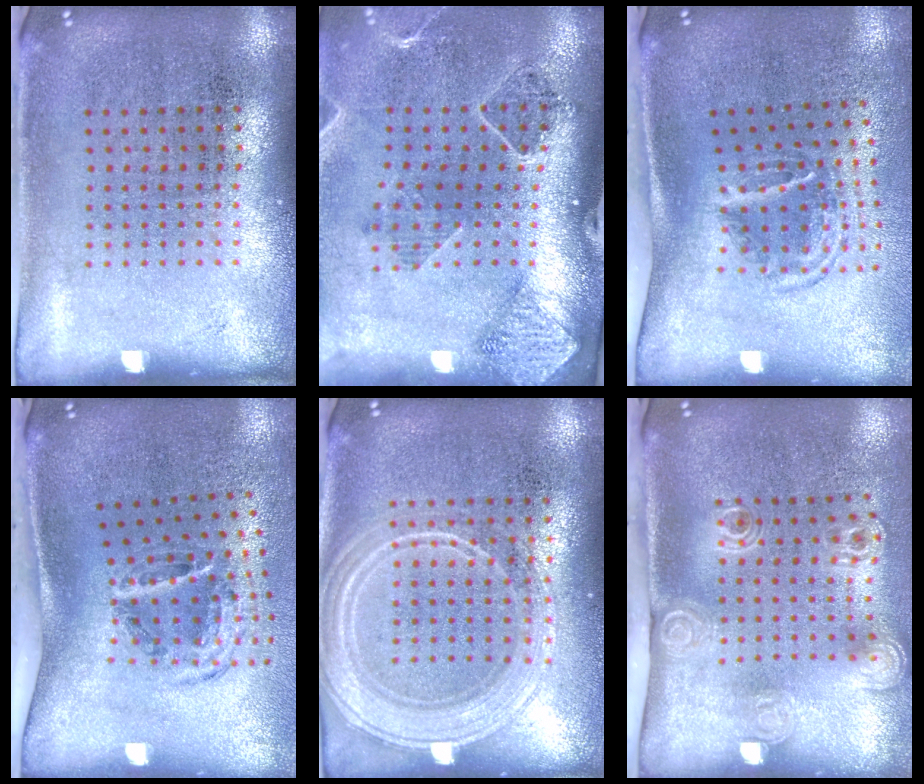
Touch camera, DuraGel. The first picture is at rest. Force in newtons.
{"total": 1.5, "press": 1.5, "slide": 0.1}
{"total": 1.8, "press": 1.1, "slide": 1.4}
{"total": 1.8, "press": 1.1, "slide": 1.5}
{"total": 2.2, "press": 2.1, "slide": 0.4}
{"total": 2.2, "press": 1.6, "slide": 1.6}